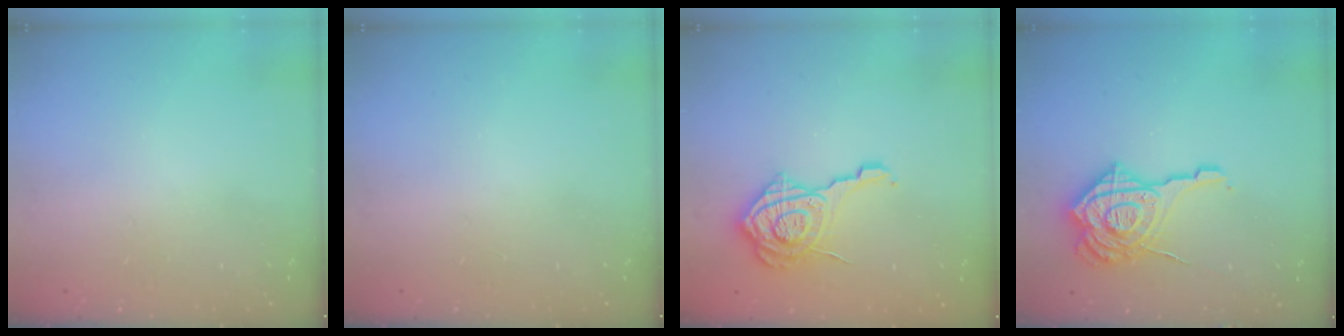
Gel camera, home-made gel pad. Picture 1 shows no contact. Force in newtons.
{"total": 0.0}
{"total": 14.0, "press": 14.0, "slide": 1.0}
{"total": 18.9, "press": 18.8, "slide": 1.9}